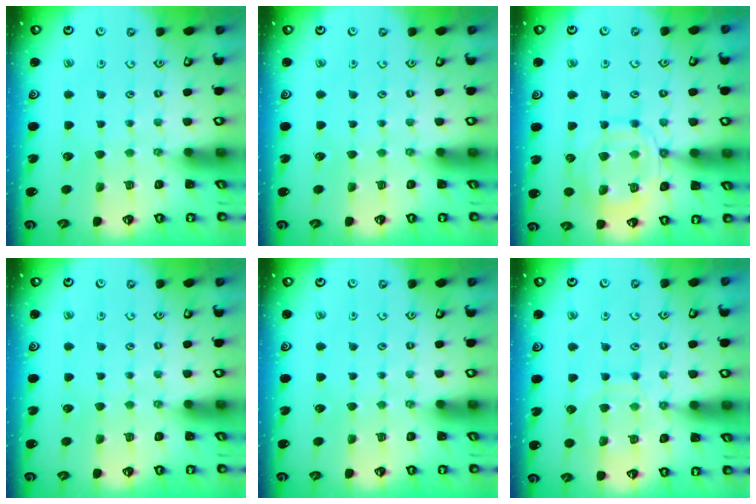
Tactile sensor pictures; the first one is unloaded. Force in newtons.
{"total": 0.0}
{"total": 13.6, "press": 13.6, "slide": 1.2}
{"total": 0.0}
{"total": 0.0}
{"total": 10.6, "press": 10.6, "slide": 1.1}